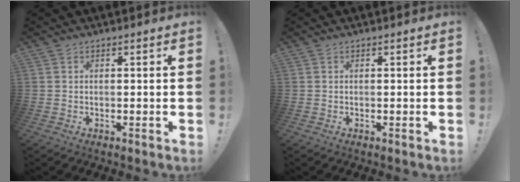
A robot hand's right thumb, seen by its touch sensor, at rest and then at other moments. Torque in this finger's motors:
{"motor_torque": [-0.05, 0.01, -0.11, 0.14, 0.00]}